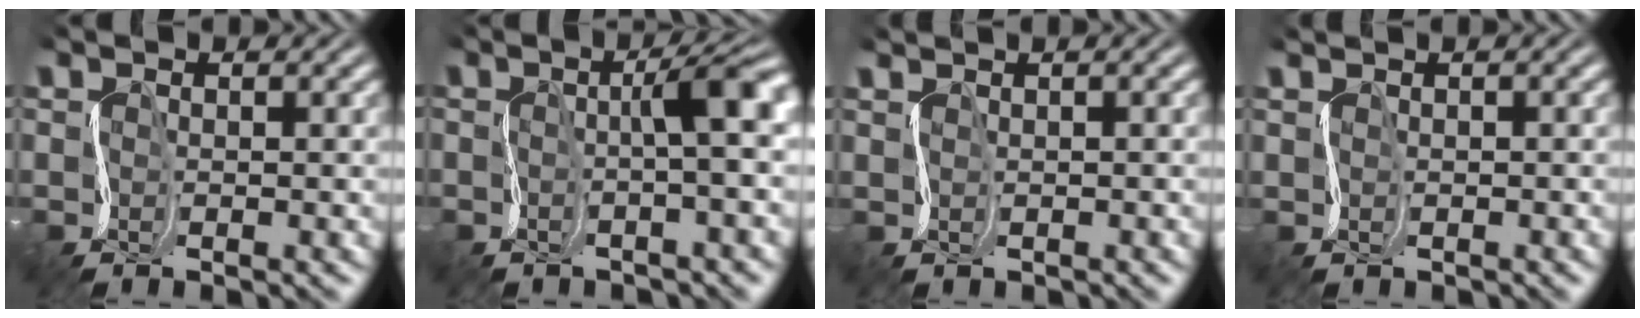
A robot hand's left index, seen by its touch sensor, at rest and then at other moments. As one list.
[{"total": 3.6, "force": [0.2, 0.1, 3.6], "torque": [-0.050, 0.015, -0.008]}, {"total": 0.9, "force": [0.8, -0.1, -0.4], "torque": [0.011, 0.000, 0.005]}, {"total": 0.9, "force": [0.2, -0.4, -0.8], "torque": [0.012, 0.001, 0.002]}]